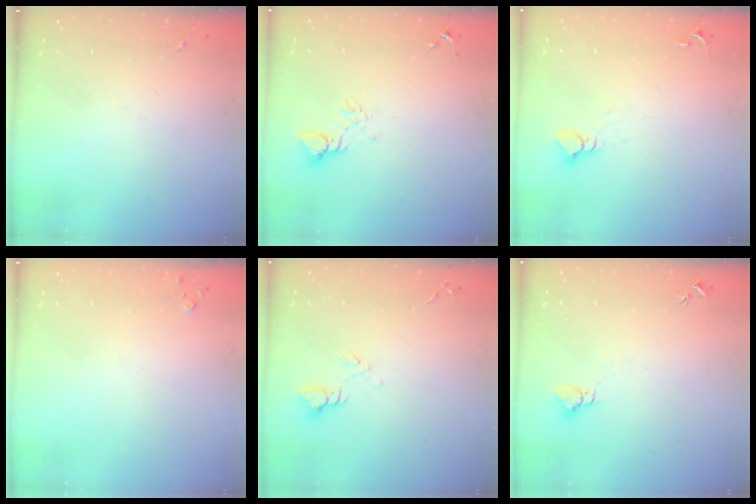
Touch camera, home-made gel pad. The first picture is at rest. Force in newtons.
{"total": 4.8, "press": 4.8, "slide": 0.2}
{"total": 3.9, "press": 3.8, "slide": 0.5}
{"total": 2.7, "press": 2.7, "slide": 0.3}
{"total": 5.1, "press": 5.1, "slide": 0.4}
{"total": 2.8, "press": 2.8, "slide": 0.1}